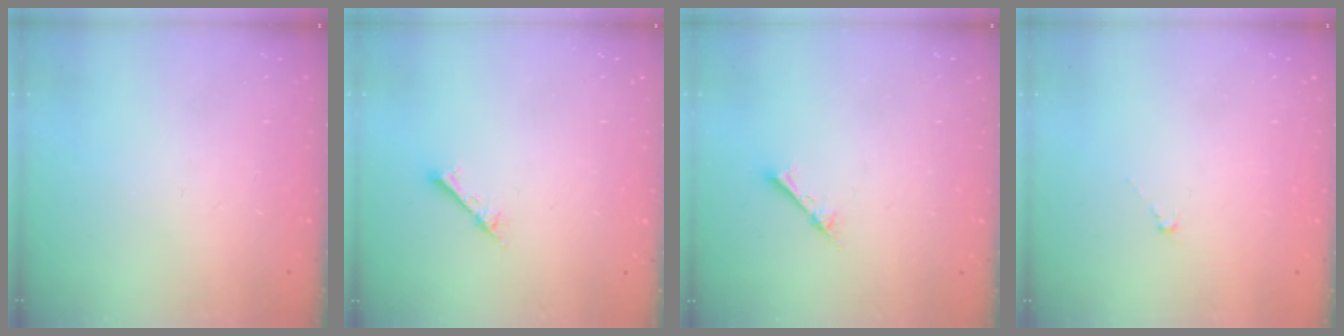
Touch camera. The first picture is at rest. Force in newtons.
{"total": 2.4, "press": 2.4, "slide": 0.3}
{"total": 2.3, "press": 2.3, "slide": 0.3}
{"total": 0.0}